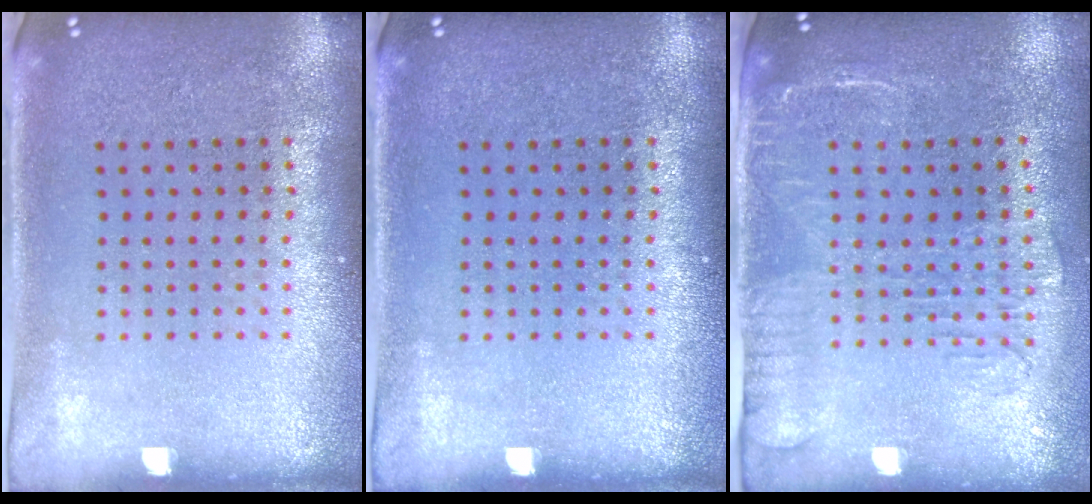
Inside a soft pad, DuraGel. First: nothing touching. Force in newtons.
{"total": 0.0}
{"total": 2.0, "press": 1.7, "slide": 1.0}